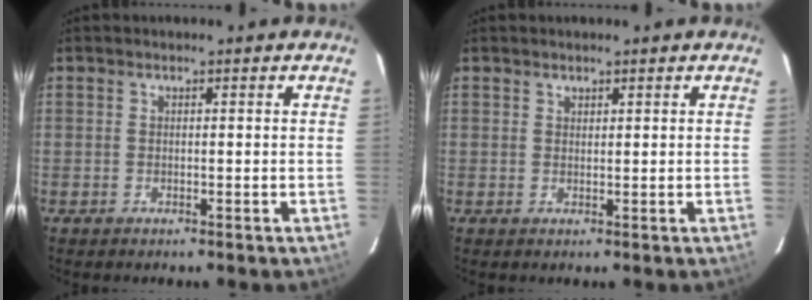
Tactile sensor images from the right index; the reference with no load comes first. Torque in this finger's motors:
{"motor_torque": [-0.20, 0.05, -0.01, 0.00]}